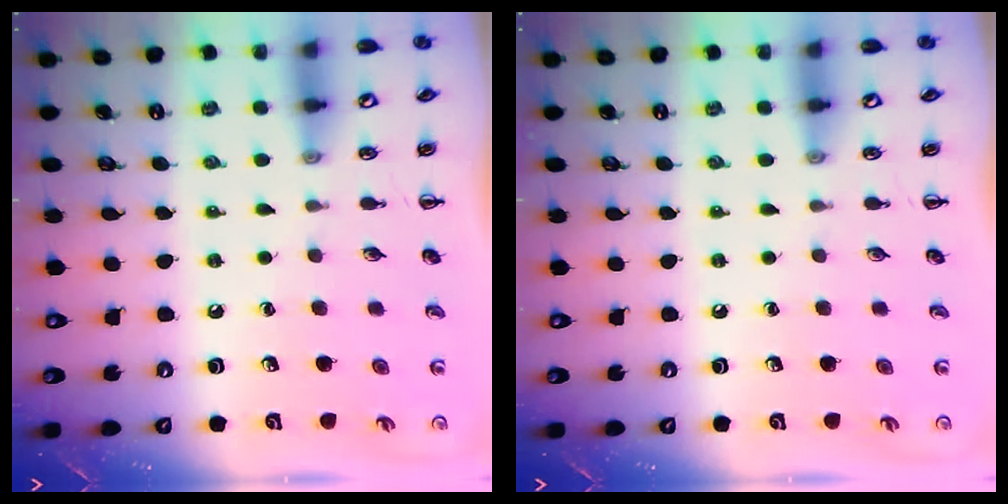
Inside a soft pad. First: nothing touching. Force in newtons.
{"total": 0.0}